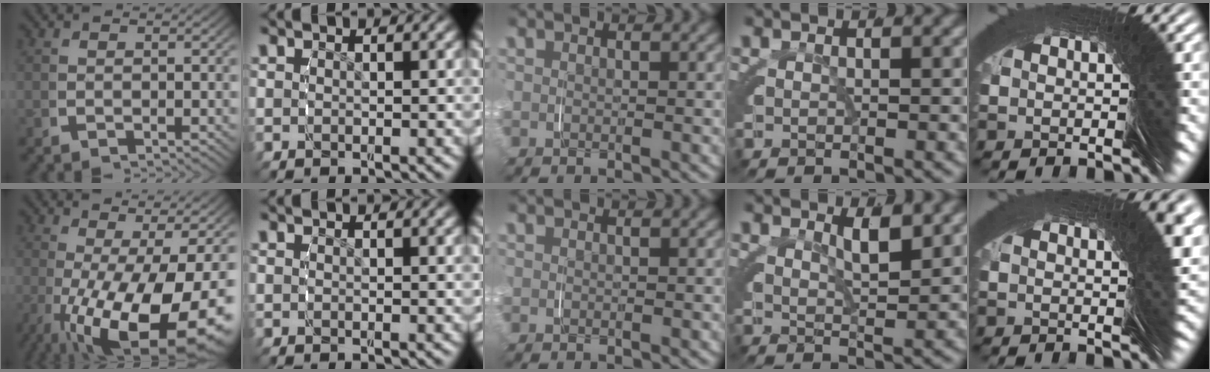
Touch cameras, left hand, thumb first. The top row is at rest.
{"thumb": {"total": 18.2, "force": [-4.1, 9.8, 14.8], "torque": [-0.243, -0.041, -0.024]}, "ring": {"total": 1.4, "force": [0.9, -0.6, 0.8], "torque": [-0.007, -0.001, 0.017]}, "little": {"total": 2.1, "force": [0.0, -2.1, -0.2], "torque": [0.020, 0.022, -0.003]}}